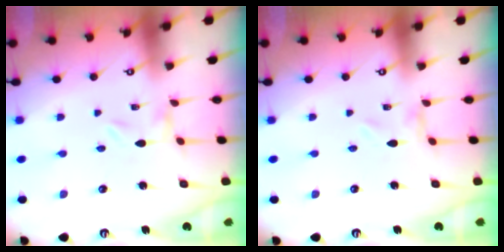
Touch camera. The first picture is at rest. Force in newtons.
{"total": 0.0}